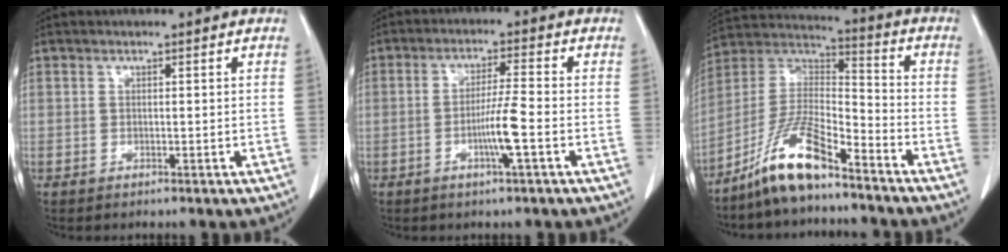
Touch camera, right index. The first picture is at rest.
{"total": 5.5, "force": [-1.8, -0.5, 5.2], "torque": [-0.103, -0.005, -0.034]}
{"total": 12.2, "force": [-9.0, 2.0, 8.1], "torque": [-0.170, 0.009, -0.172]}